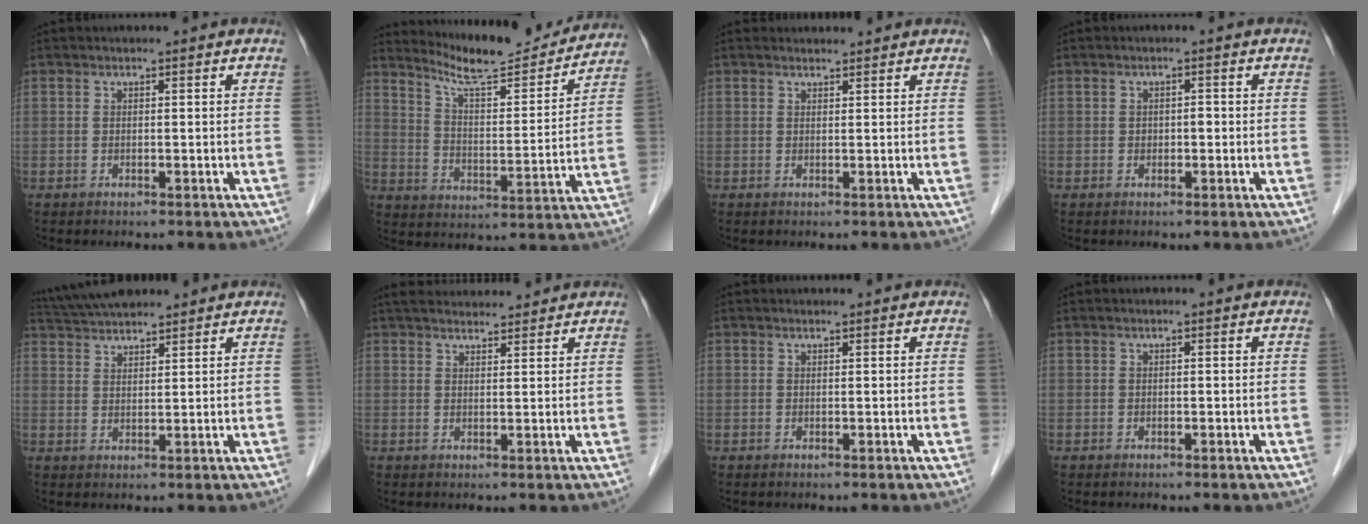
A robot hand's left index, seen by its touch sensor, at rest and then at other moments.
{"total": 15.1, "force": [14.4, 1.1, 4.5], "torque": [-0.077, -0.015, 0.213]}
{"total": 1.6, "force": [1.6, 0.3, 0.1], "torque": [-0.010, 0.012, 0.028]}
{"total": 1.1, "force": [-0.1, 0.7, 0.8], "torque": [-0.010, 0.002, -0.002]}
{"total": 8.8, "force": [8.1, 1.5, 3.2], "torque": [-0.064, 0.036, 0.145]}
{"total": 9.5, "force": [8.9, 1.7, 2.9], "torque": [-0.046, 0.032, 0.130]}
{"total": 0.7, "force": [0.7, 0.0, 0.1], "torque": [-0.007, 0.007, 0.012]}
{"total": 0.0}